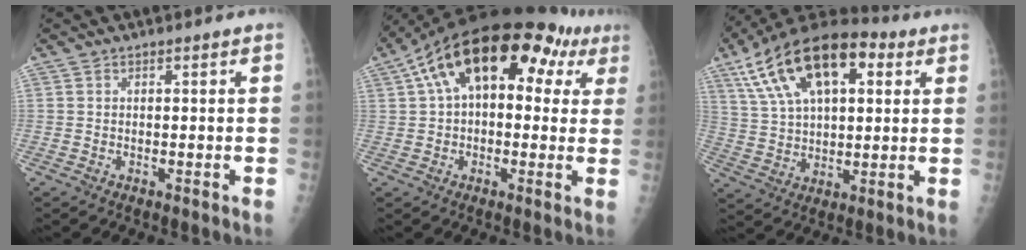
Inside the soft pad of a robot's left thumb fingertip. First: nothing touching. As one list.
[{"total": 19.2, "force": [7.2, 10.6, 14.2], "torque": [-0.188, 0.048, 0.101]}, {"total": 22.1, "force": [9.2, 11.2, 16.7], "torque": [-0.281, 0.009, 0.158]}]